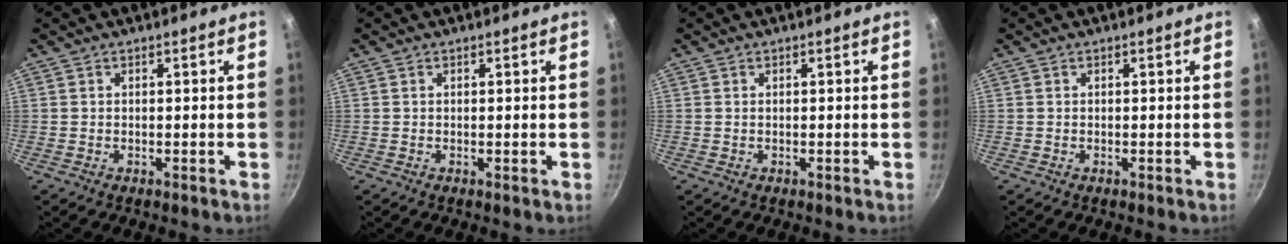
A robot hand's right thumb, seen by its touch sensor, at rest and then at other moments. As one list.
[{"total": 0.0}, {"total": 0.0}, {"total": 0.0}]